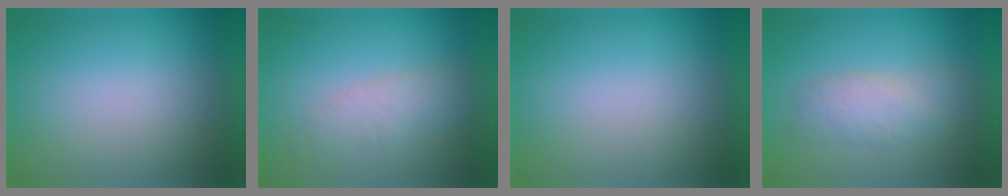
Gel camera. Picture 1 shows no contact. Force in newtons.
{"total": 2.9}
{"total": 0.0}
{"total": 4.0}